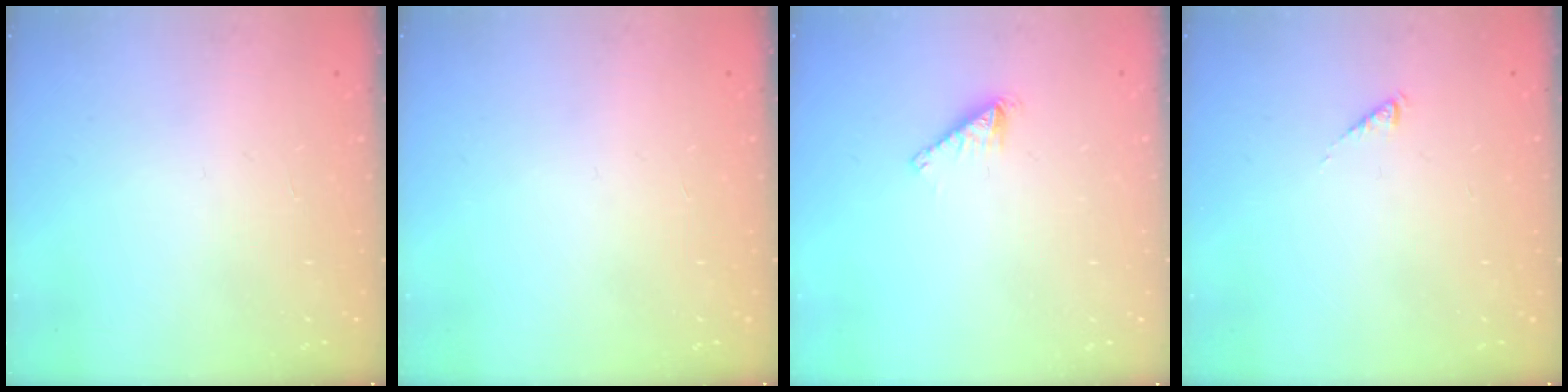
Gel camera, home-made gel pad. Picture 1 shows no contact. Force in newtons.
{"total": 0.0}
{"total": 2.1, "press": 2.0, "slide": 0.3}
{"total": 0.0}